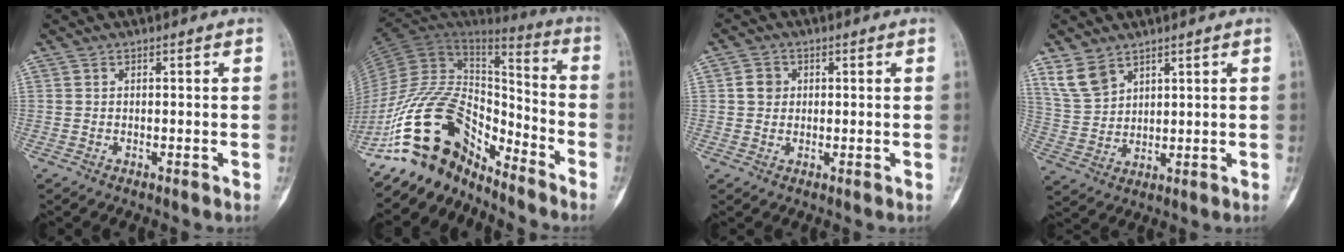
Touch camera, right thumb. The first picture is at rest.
{"total": 19.1, "force": [-13.6, 8.5, 10.2], "torque": [-0.175, 0.107, -0.262]}
{"total": 3.1, "force": [0.5, 2.8, 1.2], "torque": [-0.007, 0.002, 0.007]}
{"total": 6.5, "force": [4.5, 3.9, 2.7], "torque": [-0.045, -0.018, 0.104]}